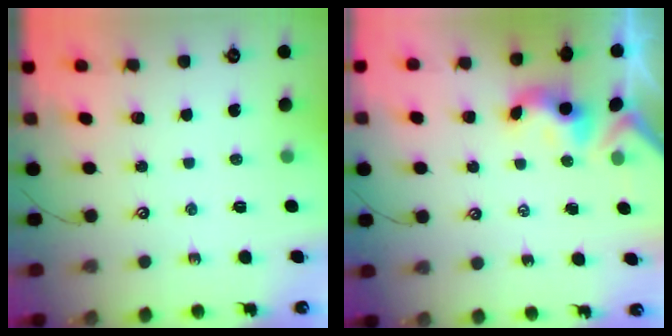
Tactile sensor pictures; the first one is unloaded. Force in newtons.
{"total": 3.7, "press": 3.7, "slide": 0.2}